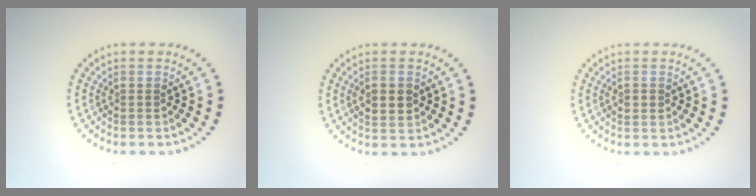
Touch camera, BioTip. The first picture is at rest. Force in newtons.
{"total": 2.4, "press": 2.4, "slide": 0.1}
{"total": 1.1, "press": 1.1, "slide": 0.0}